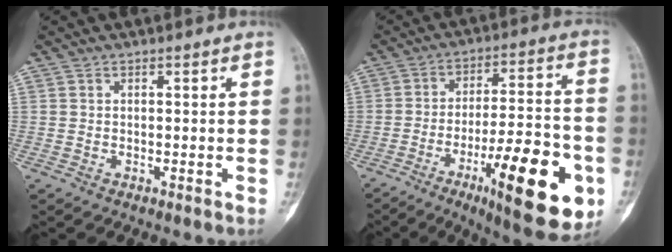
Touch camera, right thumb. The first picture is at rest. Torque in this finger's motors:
{"motor_torque": [0.00, 0.86, 1.25, -1.19, 0.12]}